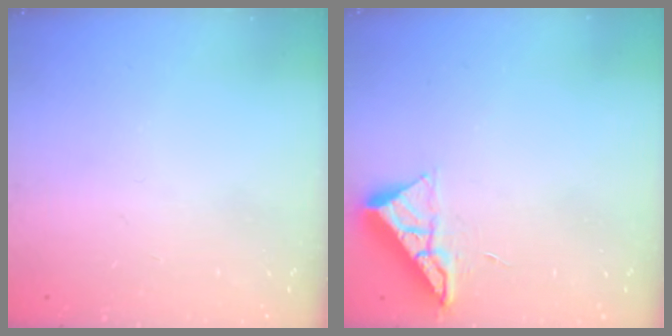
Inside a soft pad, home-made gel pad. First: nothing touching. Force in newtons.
{"total": 7.1, "press": 7.1, "slide": 0.4}